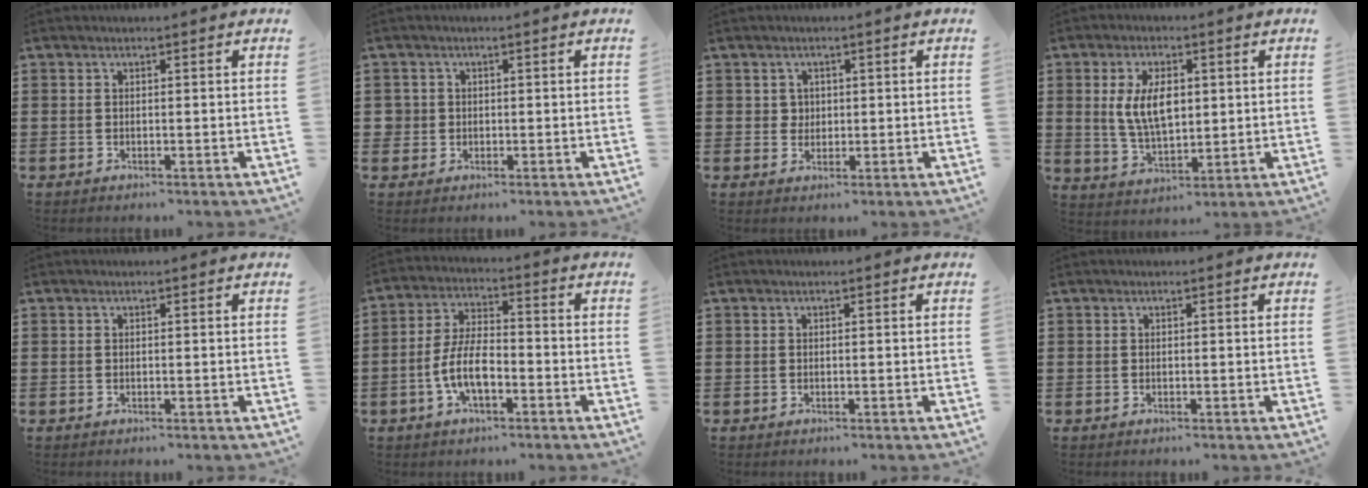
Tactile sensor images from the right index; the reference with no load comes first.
{"total": 1.7, "force": [0.0, 1.6, 0.3], "torque": [-0.015, 0.006, -0.002]}
{"total": 1.8, "force": [0.5, 1.6, 0.5], "torque": [-0.015, 0.009, 0.008]}
{"total": 7.8, "force": [1.3, 3.9, 6.6], "torque": [-0.132, 0.006, 0.019]}
{"total": 0.0}
{"total": 7.6, "force": [-2.6, 3.1, 6.4], "torque": [-0.150, -0.005, -0.056]}
{"total": 0.0}
{"total": 0.0}